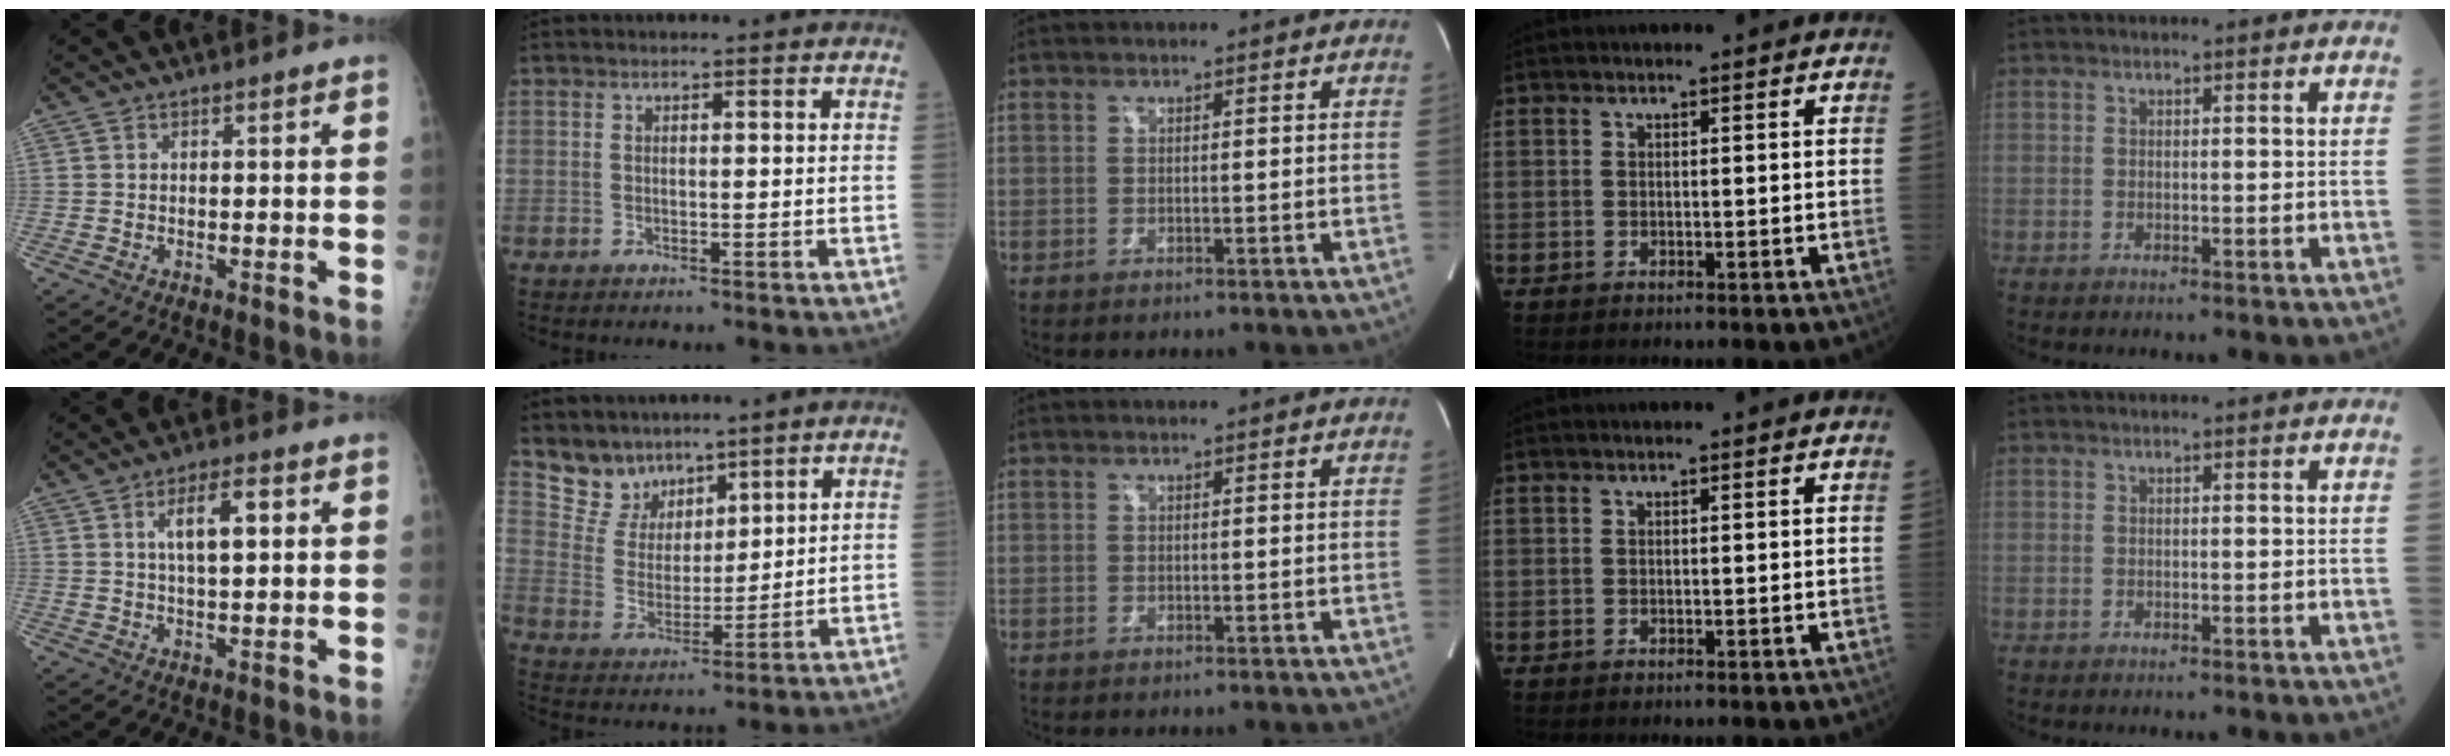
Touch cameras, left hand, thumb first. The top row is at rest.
{"thumb": {"total": 6.2, "force": [2.1, 2.0, 5.5], "torque": [-0.087, 0.001, 0.036]}, "index": {"total": 7.3, "force": [6.2, 3.9, 0.3], "torque": [-0.021, 0.012, 0.139]}}